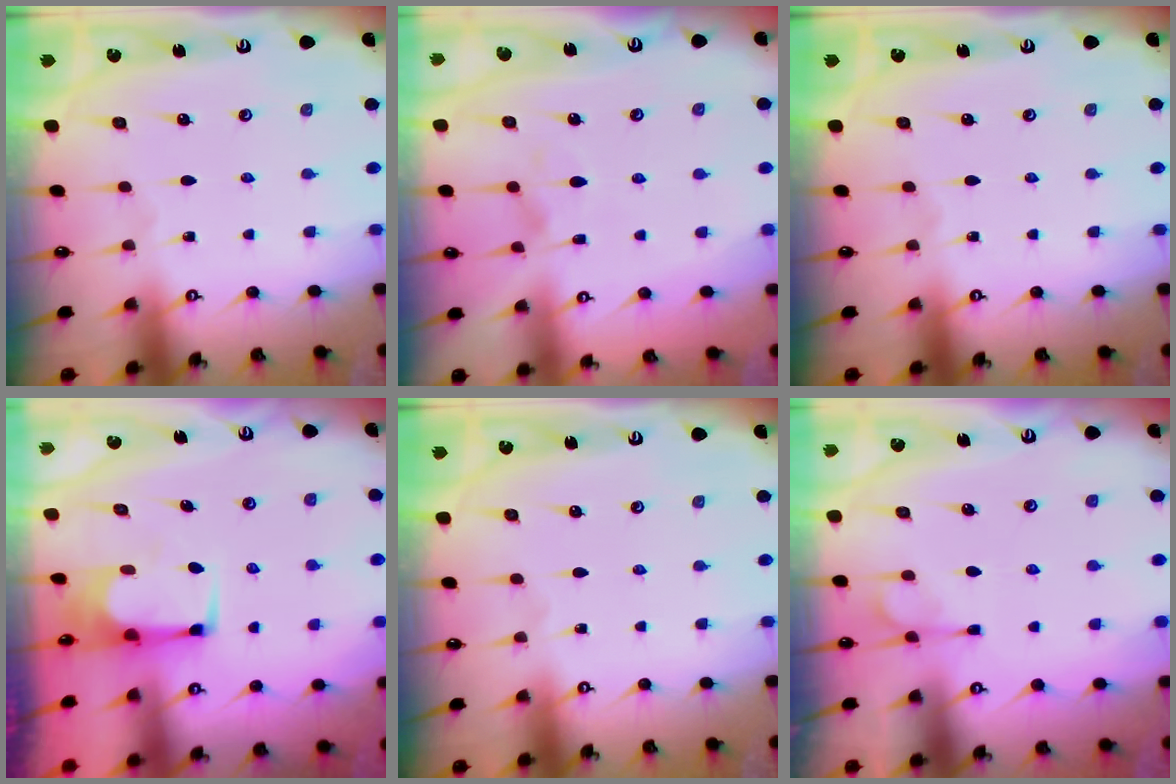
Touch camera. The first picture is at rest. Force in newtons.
{"total": 1.4, "press": 1.0, "slide": 1.0}
{"total": 0.0}
{"total": 2.1, "press": 2.1, "slide": 0.1}
{"total": 0.0}
{"total": 5.2, "press": 5.0, "slide": 1.5}